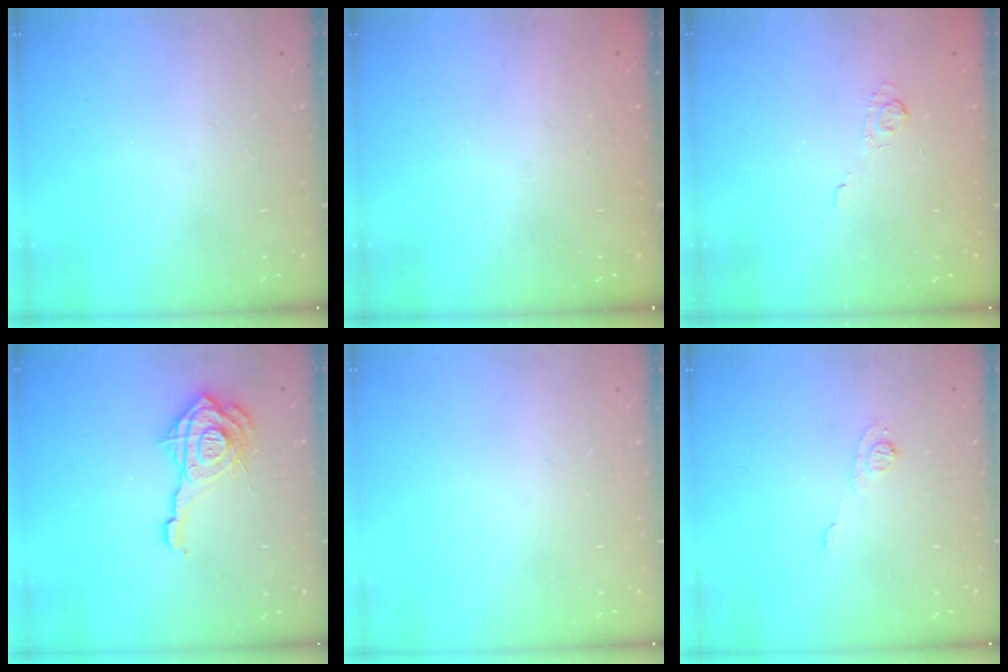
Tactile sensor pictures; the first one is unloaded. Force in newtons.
{"total": 2.4, "press": 2.3, "slide": 0.7}
{"total": 2.0, "press": 1.3, "slide": 1.5}
{"total": 15.1, "press": 14.9, "slide": 2.1}
{"total": 0.0}
{"total": 5.7, "press": 5.7, "slide": 0.6}